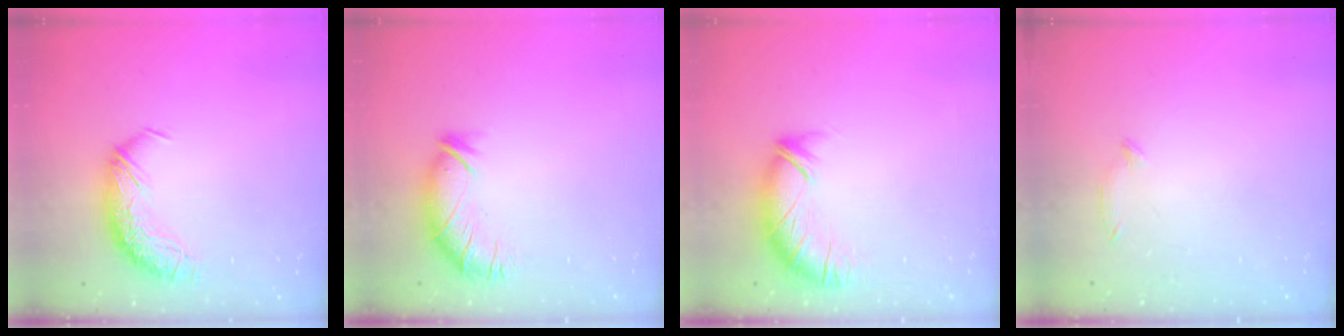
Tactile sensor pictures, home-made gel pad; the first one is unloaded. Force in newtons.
{"total": 2.9, "press": 2.3, "slide": 1.6}
{"total": 2.3, "press": 1.8, "slide": 1.4}
{"total": 7.0, "press": 7.0, "slide": 0.6}